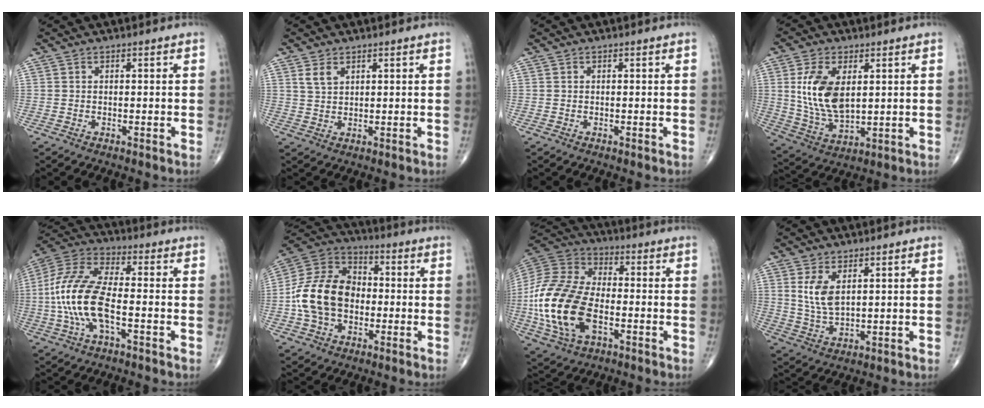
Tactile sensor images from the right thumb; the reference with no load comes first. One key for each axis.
{"total": 2.8, "fx": 1.6, "fy": 1.7, "fz": 1.7, "tx": -0.030, "ty": -0.004, "tz": 0.037}
{"total": 0.0}
{"total": 12.4, "fx": 2.6, "fy": 6.8, "fz": 10.0, "tx": -0.188, "ty": -0.017, "tz": 0.058}
{"total": 15.6, "fx": -2.9, "fy": 6.3, "fz": 14.0, "tx": -0.308, "ty": 0.032, "tz": -0.059}
{"total": 15.8, "fx": -2.0, "fy": 11.6, "fz": 10.6, "tx": -0.179, "ty": 0.035, "tz": -0.041}
{"total": 21.7, "fx": -4.7, "fy": 12.5, "fz": 17.1, "tx": -0.361, "ty": 0.010, "tz": -0.087}
{"total": 5.9, "fx": 2.0, "fy": 2.9, "fz": 4.8, "tx": -0.092, "ty": -0.013, "tz": 0.050}